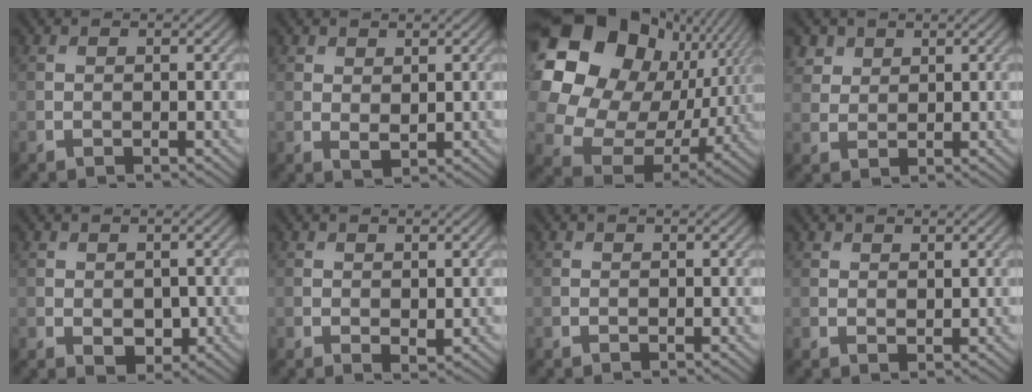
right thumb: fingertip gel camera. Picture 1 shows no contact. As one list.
[{"total": 1.7, "force": [1.1, 0.9, 0.9], "torque": [-0.019, -0.006, 0.023]}, {"total": 24.0, "force": [7.4, 19.3, 12.2], "torque": [-0.336, 0.021, 0.144]}, {"total": 2.9, "force": [2.0, 2.0, 0.8], "torque": [-0.027, -0.005, 0.050]}, {"total": 2.4, "force": [-0.1, 1.8, 1.7], "torque": [-0.031, -0.010, 0.003]}, {"total": 1.2, "force": [0.5, 0.7, 0.9], "torque": [-0.014, -0.006, 0.012]}, {"total": 0.0}, {"total": 1.2, "force": [1.0, 0.5, 0.3], "torque": [-0.008, -0.004, 0.022]}]